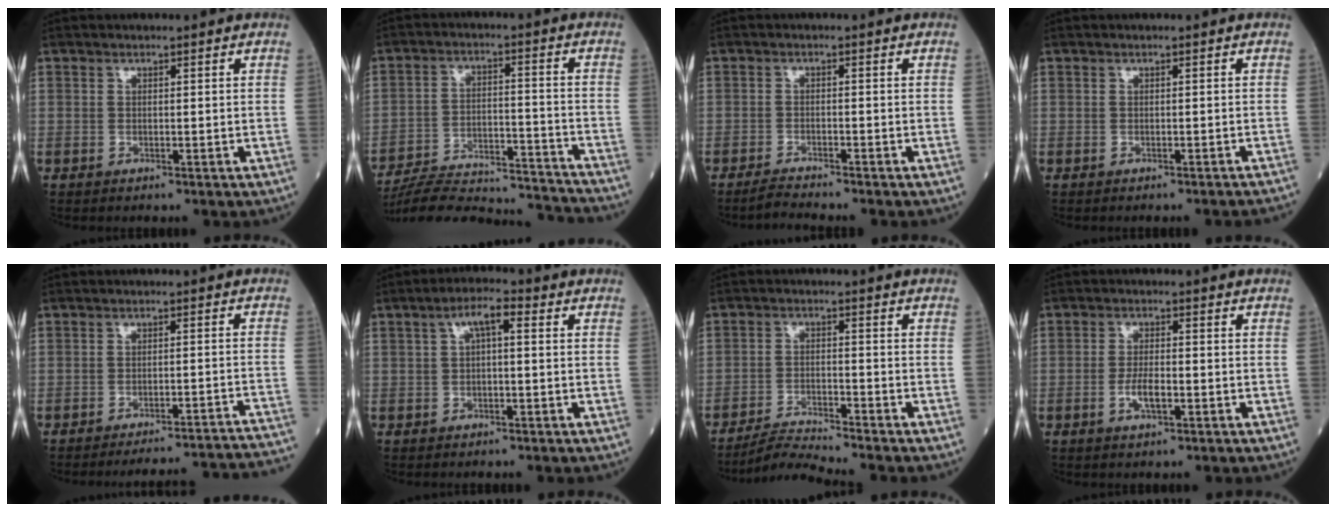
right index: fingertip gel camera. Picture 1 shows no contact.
{"total": 21.6, "force": [-20.8, 1.8, 5.5], "torque": [-0.102, -0.004, -0.301]}
{"total": 2.7, "force": [-2.5, -0.8, 0.4], "torque": [-0.021, -0.015, -0.049]}
{"total": 3.8, "force": [-3.6, -0.5, 1.1], "torque": [-0.011, -0.011, -0.039]}
{"total": 20.2, "force": [-19.6, -1.4, 4.7], "torque": [-0.019, -0.013, -0.234]}
{"total": 4.1, "force": [1.0, 1.1, 3.9], "torque": [-0.069, 0.020, 0.015]}
{"total": 5.0, "force": [-4.6, -1.9, 0.3], "torque": [-0.019, -0.020, -0.087]}
{"total": 3.6, "force": [-1.2, 1.0, 3.2], "torque": [-0.061, 0.001, -0.021]}